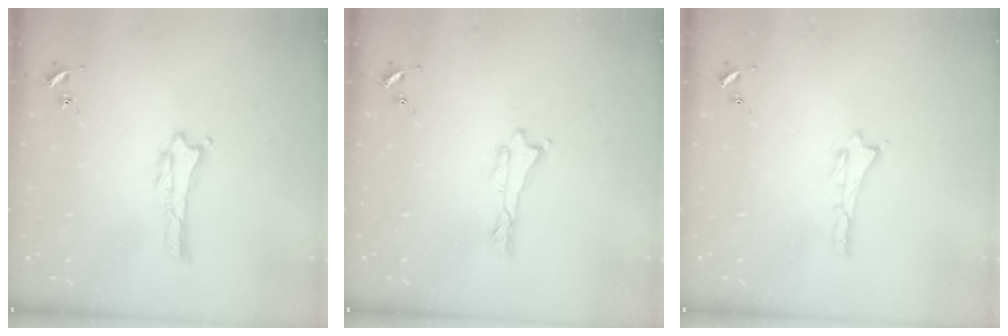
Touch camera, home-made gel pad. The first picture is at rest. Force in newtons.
{"total": 0.0}
{"total": 0.0}